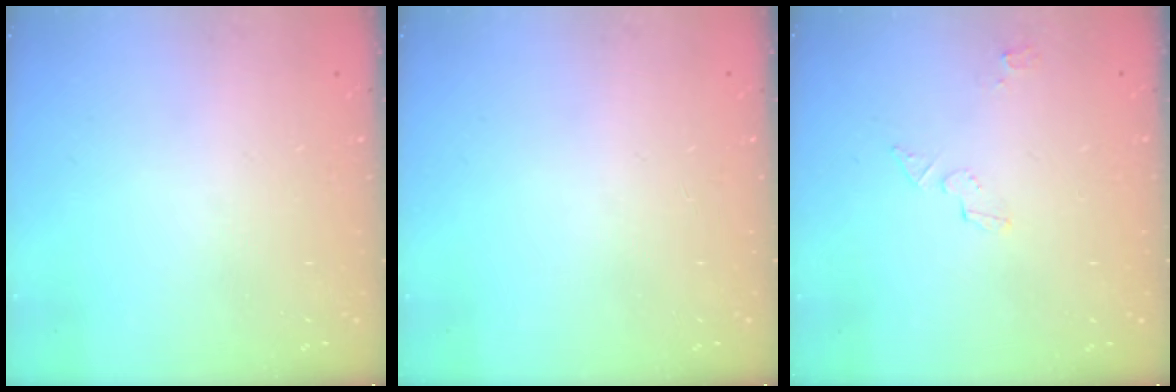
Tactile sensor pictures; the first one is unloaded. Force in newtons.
{"total": 0.0}
{"total": 4.7, "press": 3.6, "slide": 3.1}